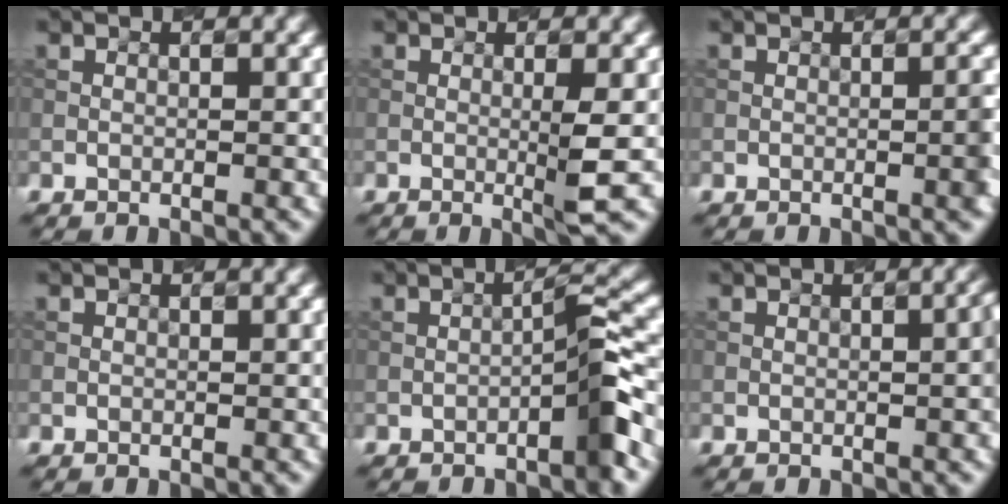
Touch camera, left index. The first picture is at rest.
{"total": 2.9, "force": [-0.1, 0.4, 2.9], "torque": [-0.045, -0.007, -0.006]}
{"total": 2.0, "force": [-0.4, 0.4, 1.9], "torque": [-0.021, 0.007, -0.006]}
{"total": 0.0}
{"total": 3.5, "force": [-1.7, 0.2, 3.0], "torque": [-0.045, 0.020, -0.034]}
{"total": 2.2, "force": [-0.1, 0.5, 2.2], "torque": [-0.022, 0.007, -0.002]}